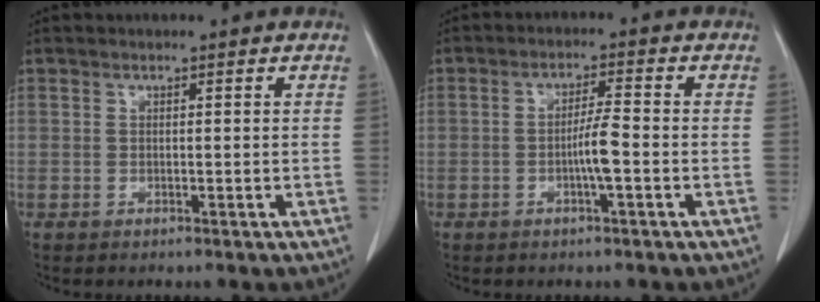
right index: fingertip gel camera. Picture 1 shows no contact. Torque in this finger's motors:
{"motor_torque": [1.12, 0.10, 0.52, 0.10]}